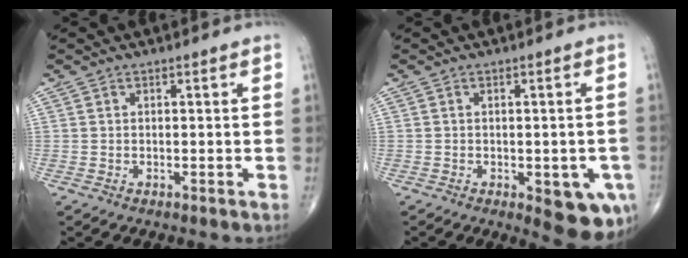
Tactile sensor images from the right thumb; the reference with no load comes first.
{"total": 9.3, "force": [-3.3, 3.8, 7.9], "torque": [-0.073, -0.002, -0.032]}